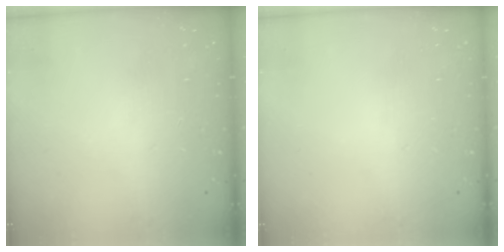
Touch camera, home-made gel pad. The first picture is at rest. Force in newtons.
{"total": 0.0}